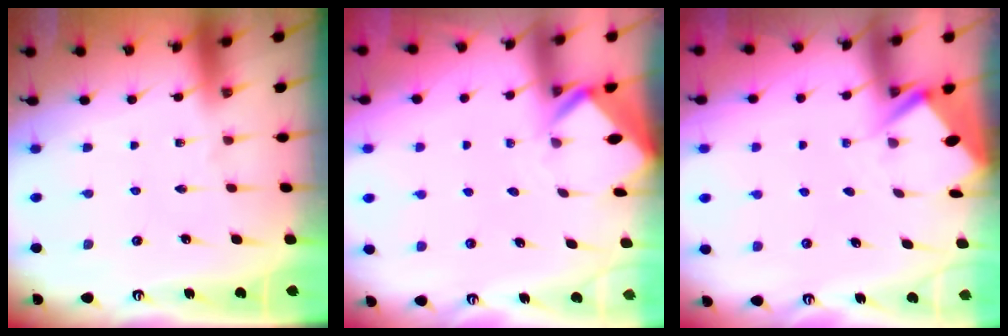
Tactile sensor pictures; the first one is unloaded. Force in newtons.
{"total": 2.8, "press": 2.8, "slide": 0.2}
{"total": 2.8, "press": 2.8, "slide": 0.4}